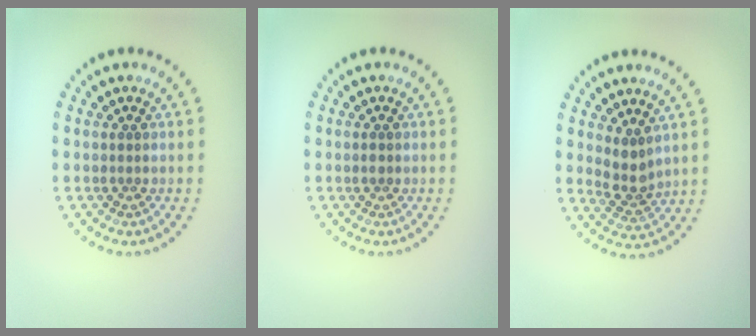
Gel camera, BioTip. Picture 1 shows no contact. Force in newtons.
{"total": 0.6, "press": 0.6, "slide": 0.1}
{"total": 2.4, "press": 1.9, "slide": 1.5}